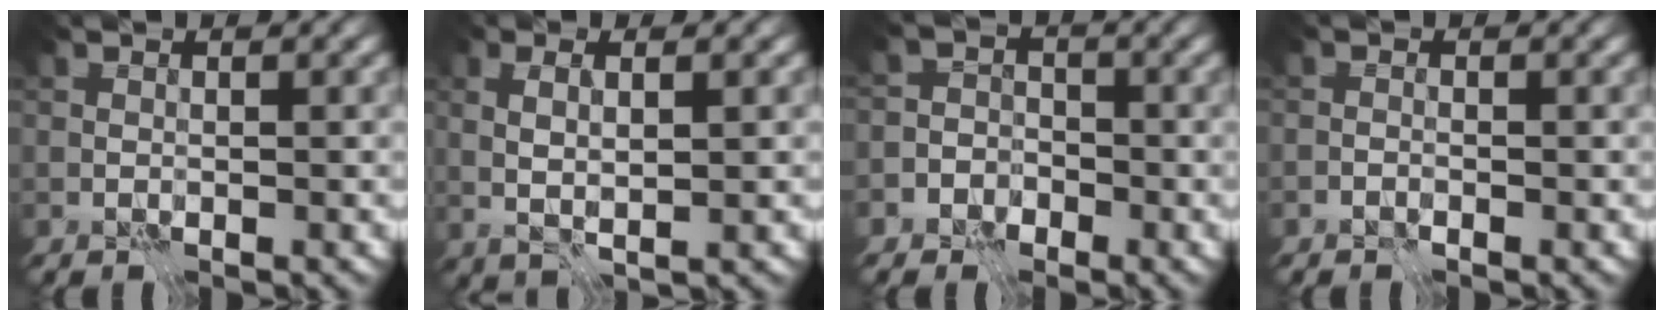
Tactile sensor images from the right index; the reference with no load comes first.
{"total": 2.4, "force": [0.8, 0.4, 2.3], "torque": [-0.049, 0.002, 0.018]}
{"total": 4.4, "force": [-2.6, 3.5, 0.4], "torque": [0.025, 0.000, -0.069]}
{"total": 0.6, "force": [-0.6, 0.0, 0.0], "torque": [0.007, 0.010, -0.012]}